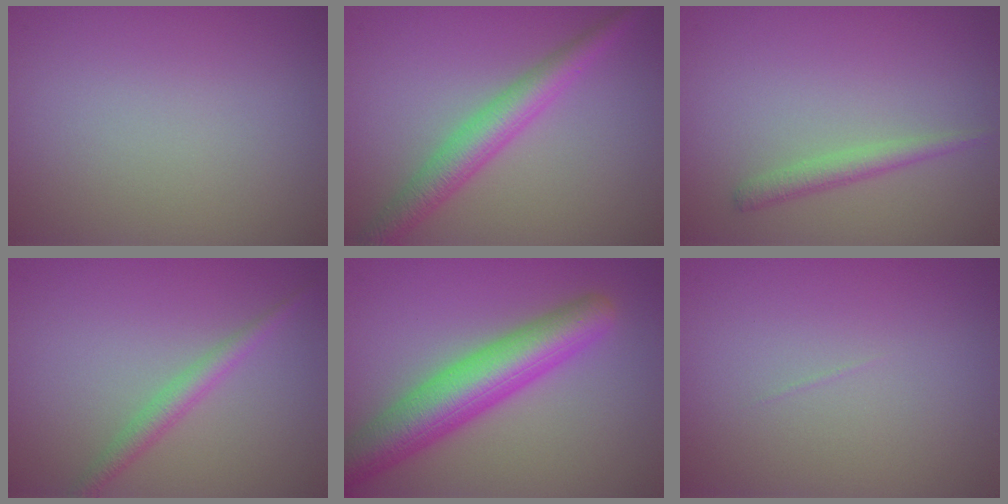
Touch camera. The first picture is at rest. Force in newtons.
{"total": 3.9, "press": 3.9, "slide": 0.1}
{"total": 1.6, "press": 1.6, "slide": 0.1}
{"total": 2.0, "press": 2.0, "slide": 0.0}
{"total": 7.2, "press": 7.2, "slide": 0.3}
{"total": 0.0}